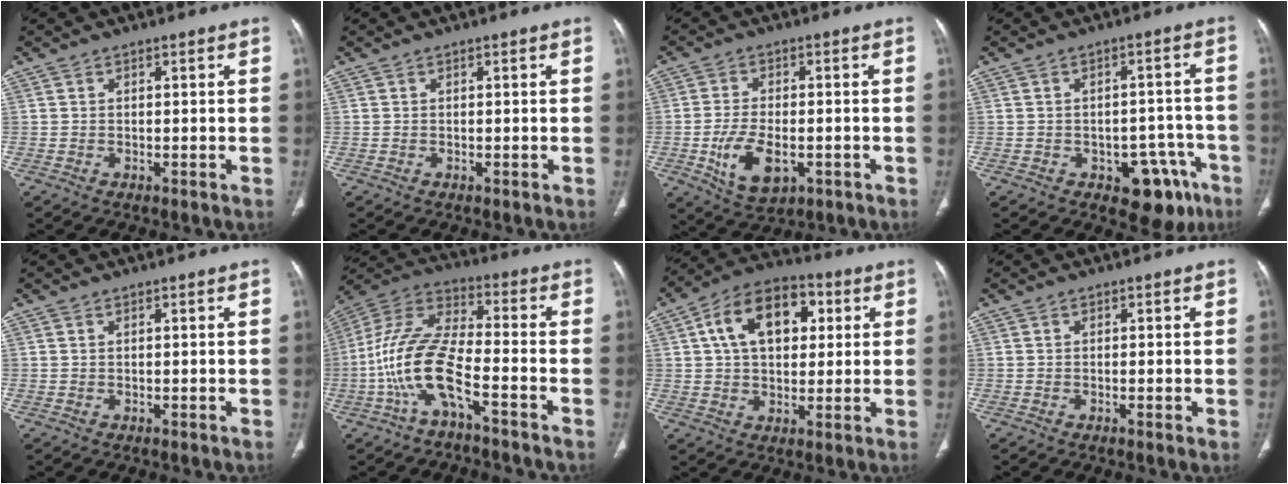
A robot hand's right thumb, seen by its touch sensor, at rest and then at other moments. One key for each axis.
{"total": 0.0}
{"total": 9.4, "fx": -2.7, "fy": 5.3, "fz": 7.4, "tx": -0.132, "ty": 0.002, "tz": -0.036}
{"total": 9.9, "fx": -5.0, "fy": 5.7, "fz": 6.3, "tx": -0.038, "ty": 0.035, "tz": -0.057}
{"total": 0.0}
{"total": 13.6, "fx": -5.4, "fy": 4.6, "fz": 11.6, "tx": -0.252, "ty": 0.058, "tz": -0.108}
{"total": 15.3, "fx": 4.2, "fy": 9.8, "fz": 10.9, "tx": -0.151, "ty": 0.014, "tz": 0.062}
{"total": 1.0, "fx": -0.2, "fy": 0.1, "fz": 1.0, "tx": -0.019, "ty": -0.004, "tz": -0.002}